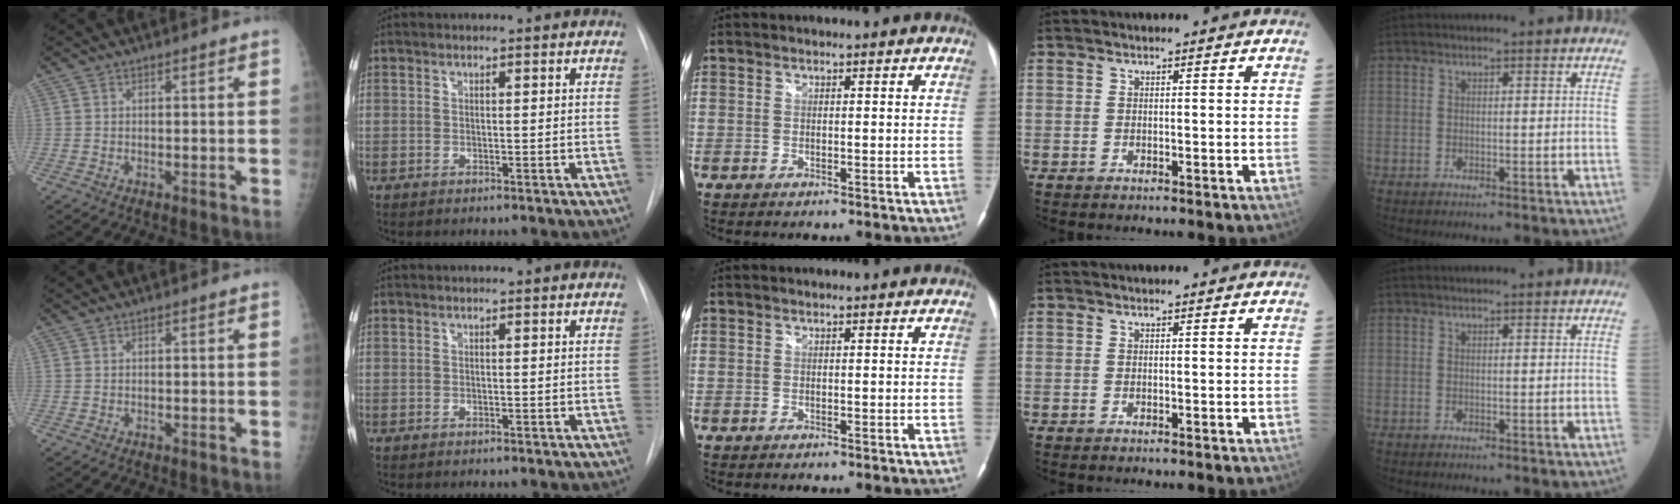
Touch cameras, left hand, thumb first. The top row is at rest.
{}